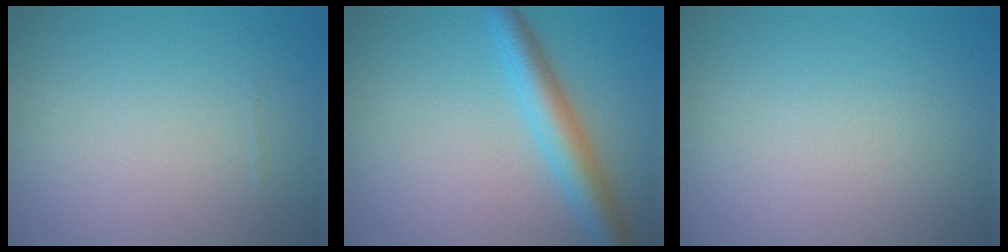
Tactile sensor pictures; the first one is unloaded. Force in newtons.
{"total": 4.2, "press": 4.2, "slide": 0.1}
{"total": 0.0}